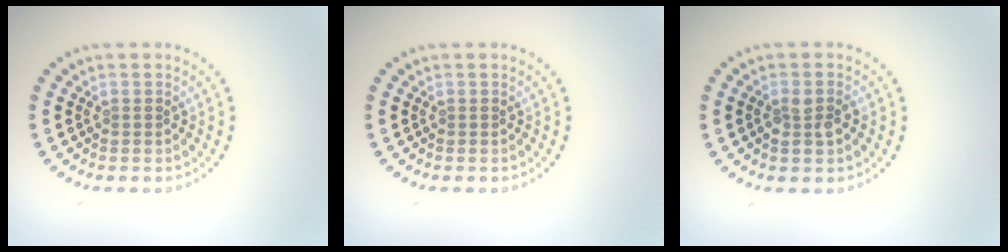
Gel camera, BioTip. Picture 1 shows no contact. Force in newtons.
{"total": 0.0}
{"total": 1.7, "press": 1.7, "slide": 0.3}